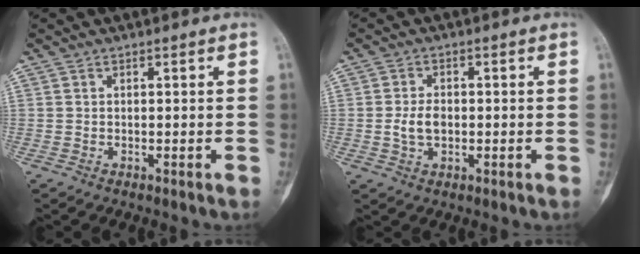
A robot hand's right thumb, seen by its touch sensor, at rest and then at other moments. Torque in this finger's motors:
{"motor_torque": [0.09, 0.08, 0.31, -0.29, 0.00]}